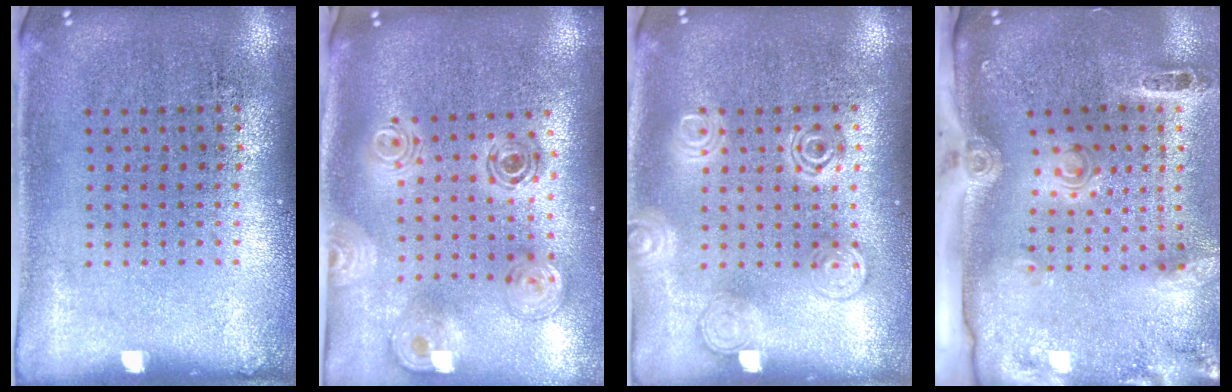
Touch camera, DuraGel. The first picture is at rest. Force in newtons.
{"total": 1.5, "press": 1.3, "slide": 0.7}
{"total": 2.6, "press": 2.5, "slide": 0.3}
{"total": 3.1, "press": 2.1, "slide": 2.3}